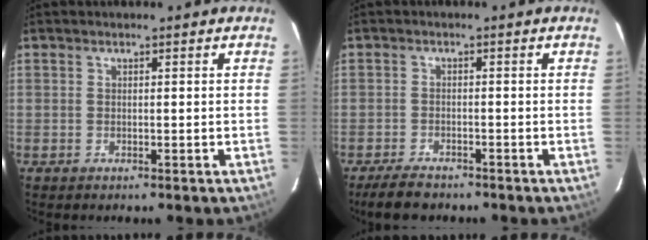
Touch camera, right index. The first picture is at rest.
{"total": 4.5, "force": [-3.8, 2.0, 1.4], "torque": [-0.033, -0.006, -0.066]}